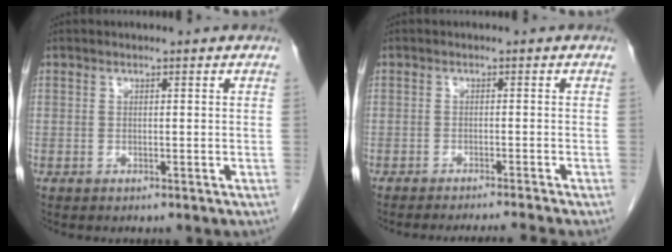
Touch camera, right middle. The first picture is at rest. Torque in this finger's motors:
{"motor_torque": [0.06, -0.04, 0.01, 0.00]}